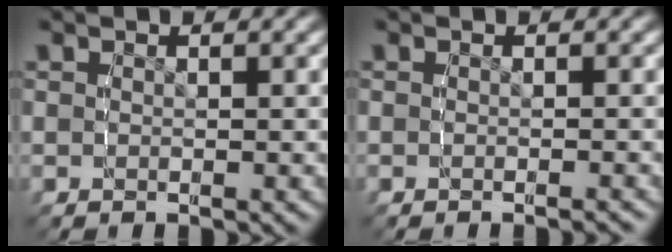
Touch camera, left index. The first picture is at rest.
{"total": 1.0, "force": [-0.9, 0.1, 0.4], "torque": [-0.004, 0.004, -0.017]}